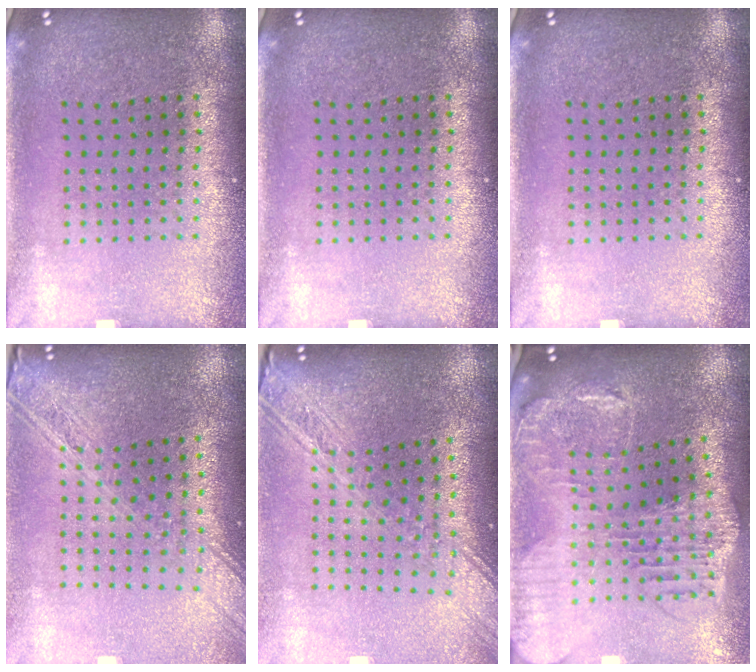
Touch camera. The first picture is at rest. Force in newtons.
{"total": 0.0}
{"total": 0.0}
{"total": 2.0, "press": 1.8, "slide": 1.0}
{"total": 2.7, "press": 2.1, "slide": 1.6}
{"total": 2.2, "press": 2.0, "slide": 1.0}